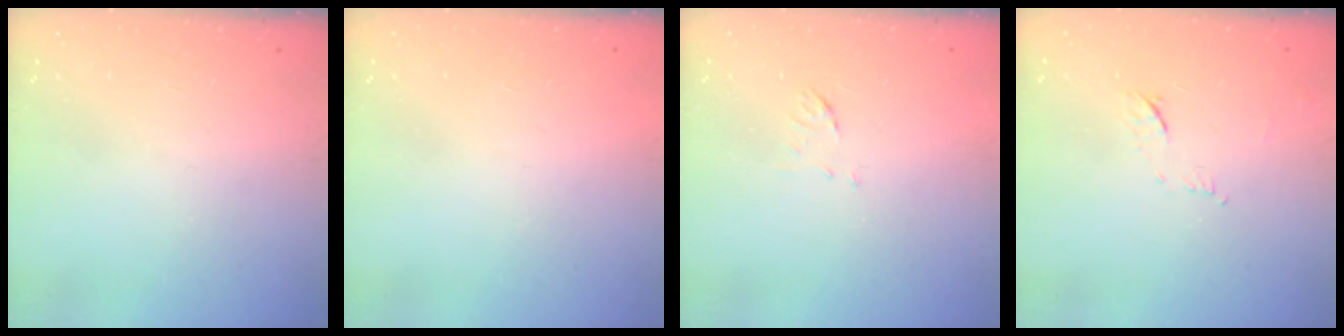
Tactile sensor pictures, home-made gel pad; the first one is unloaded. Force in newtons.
{"total": 1.5, "press": 1.5, "slide": 0.1}
{"total": 5.4, "press": 5.3, "slide": 1.0}
{"total": 7.6, "press": 7.6, "slide": 0.9}